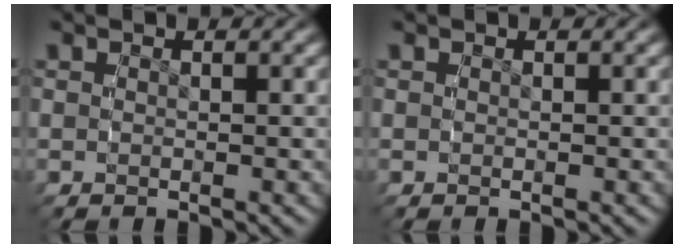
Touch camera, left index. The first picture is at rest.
{"total": 0.0}